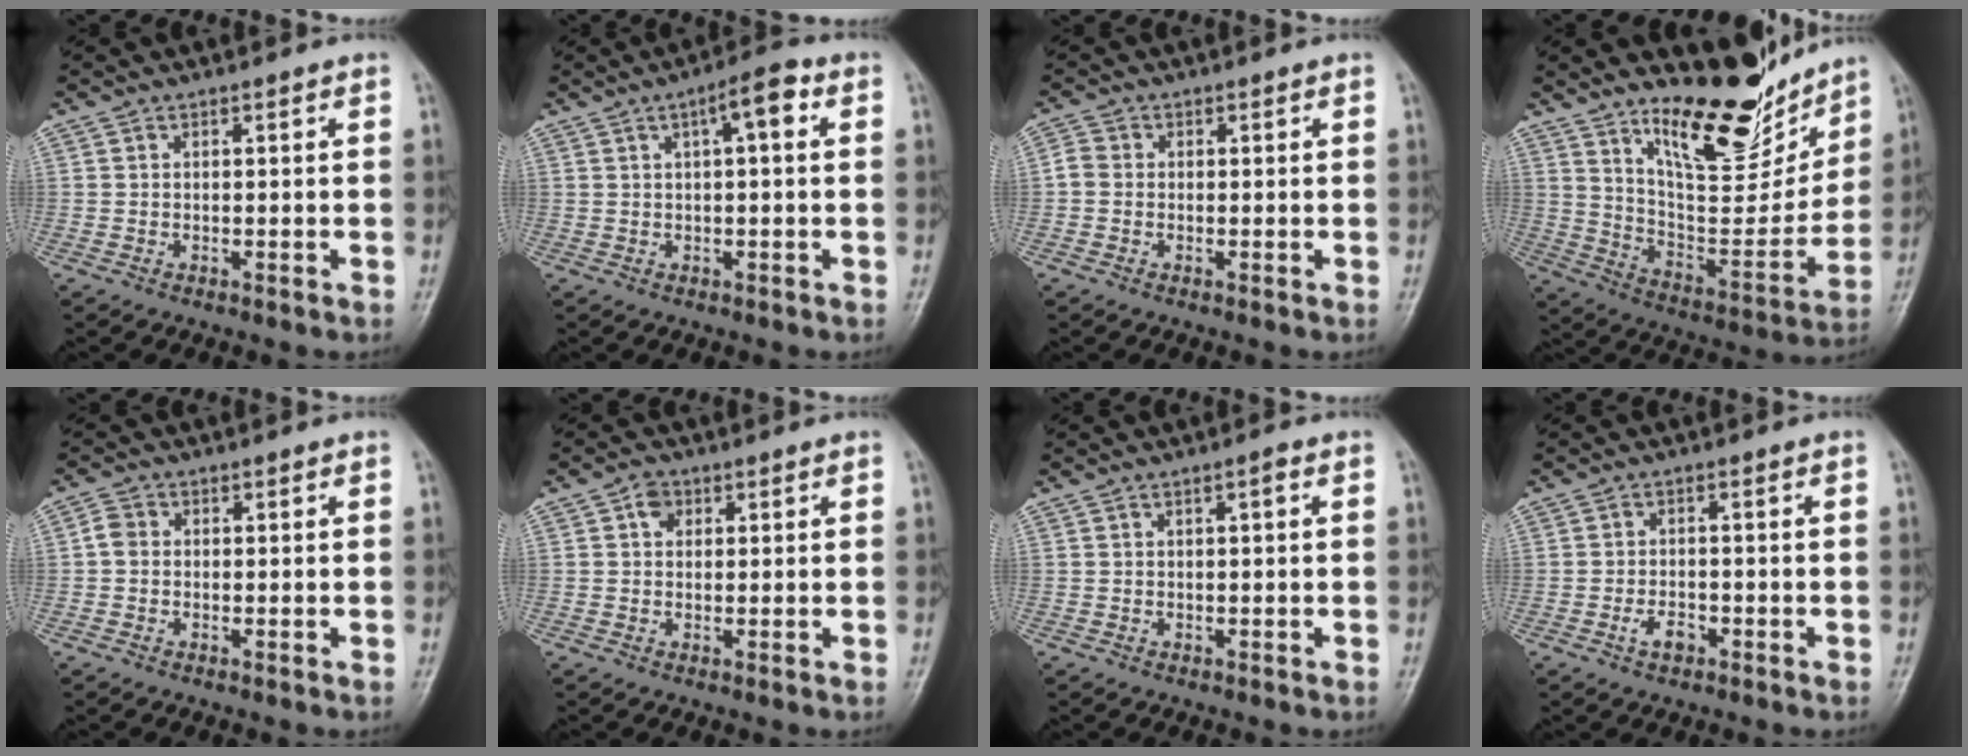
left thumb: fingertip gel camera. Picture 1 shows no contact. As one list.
[{"total": 5.5, "force": [1.6, 1.6, 5.0], "torque": [-0.071, 0.015, 0.016]}, {"total": 2.2, "force": [-0.3, 1.9, 1.1], "torque": [-0.017, 0.004, -0.015]}, {"total": 17.8, "force": [13.8, 6.1, 9.4], "torque": [-0.097, -0.105, 0.235]}, {"total": 2.2, "force": [-0.1, 1.9, 1.2], "torque": [-0.015, 0.004, -0.011]}, {"total": 2.7, "force": [0.9, 2.1, 1.4], "torque": [-0.009, 0.001, 0.011]}, {"total": 1.3, "force": [0.4, 0.3, 1.2], "torque": [-0.019, 0.003, 0.004]}, {"total": 2.9, "force": [-1.3, 1.7, 1.9], "torque": [-0.031, 0.008, -0.023]}]